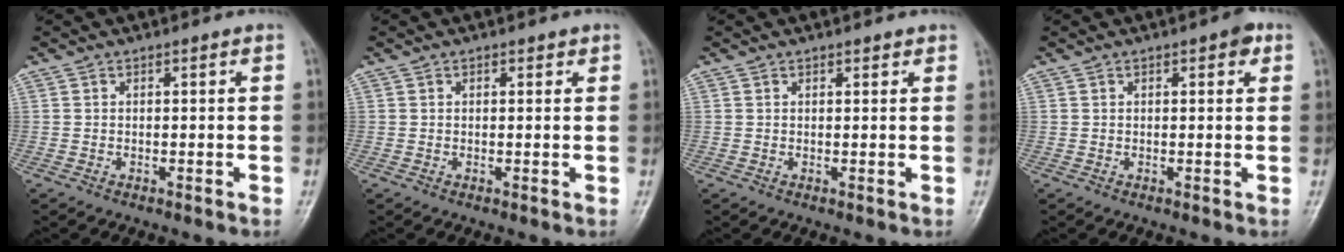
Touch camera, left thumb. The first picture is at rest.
{"total": 0.9, "force": [0.6, 0.6, 0.4], "torque": [0.004, -0.002, 0.005]}
{"total": 1.1, "force": [0.9, 0.5, 0.4], "torque": [0.001, -0.004, 0.009]}
{"total": 2.5, "force": [1.2, 1.0, 2.0], "torque": [-0.018, 0.000, 0.011]}